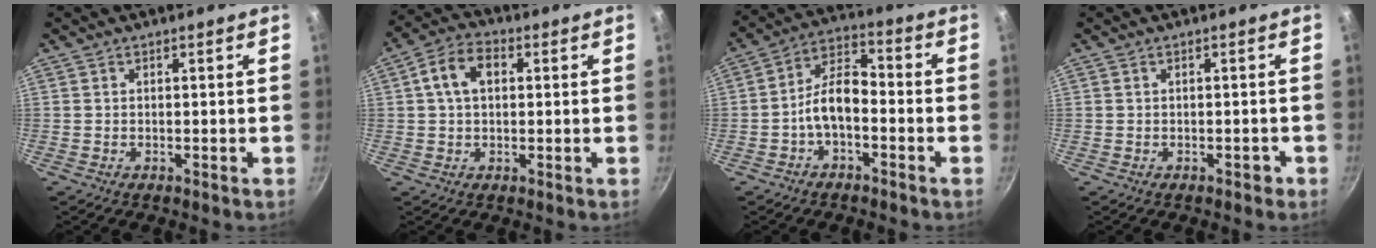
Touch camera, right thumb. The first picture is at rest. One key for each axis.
{"total": 7.9, "fx": 1.6, "fy": 5.2, "fz": 5.7, "tx": -0.089, "ty": 0.019, "tz": 0.018}
{"total": 8.2, "fx": -2.8, "fy": 4.4, "fz": 6.3, "tx": -0.103, "ty": 0.049, "tz": -0.060}
{"total": 1.1, "fx": -0.7, "fy": 0.6, "fz": 0.5, "tx": 0.005, "ty": 0.016, "tz": -0.001}